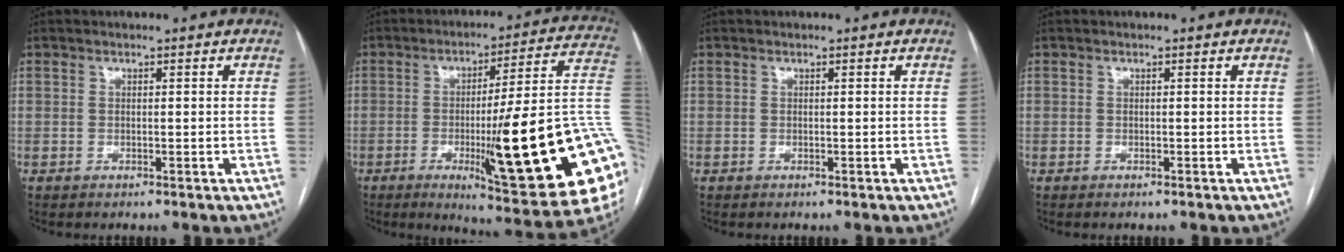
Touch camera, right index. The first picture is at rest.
{"total": 28.2, "force": [-5.4, 2.1, 27.6], "torque": [-0.289, -0.014, -0.080]}
{"total": 0.0}
{"total": 0.0}